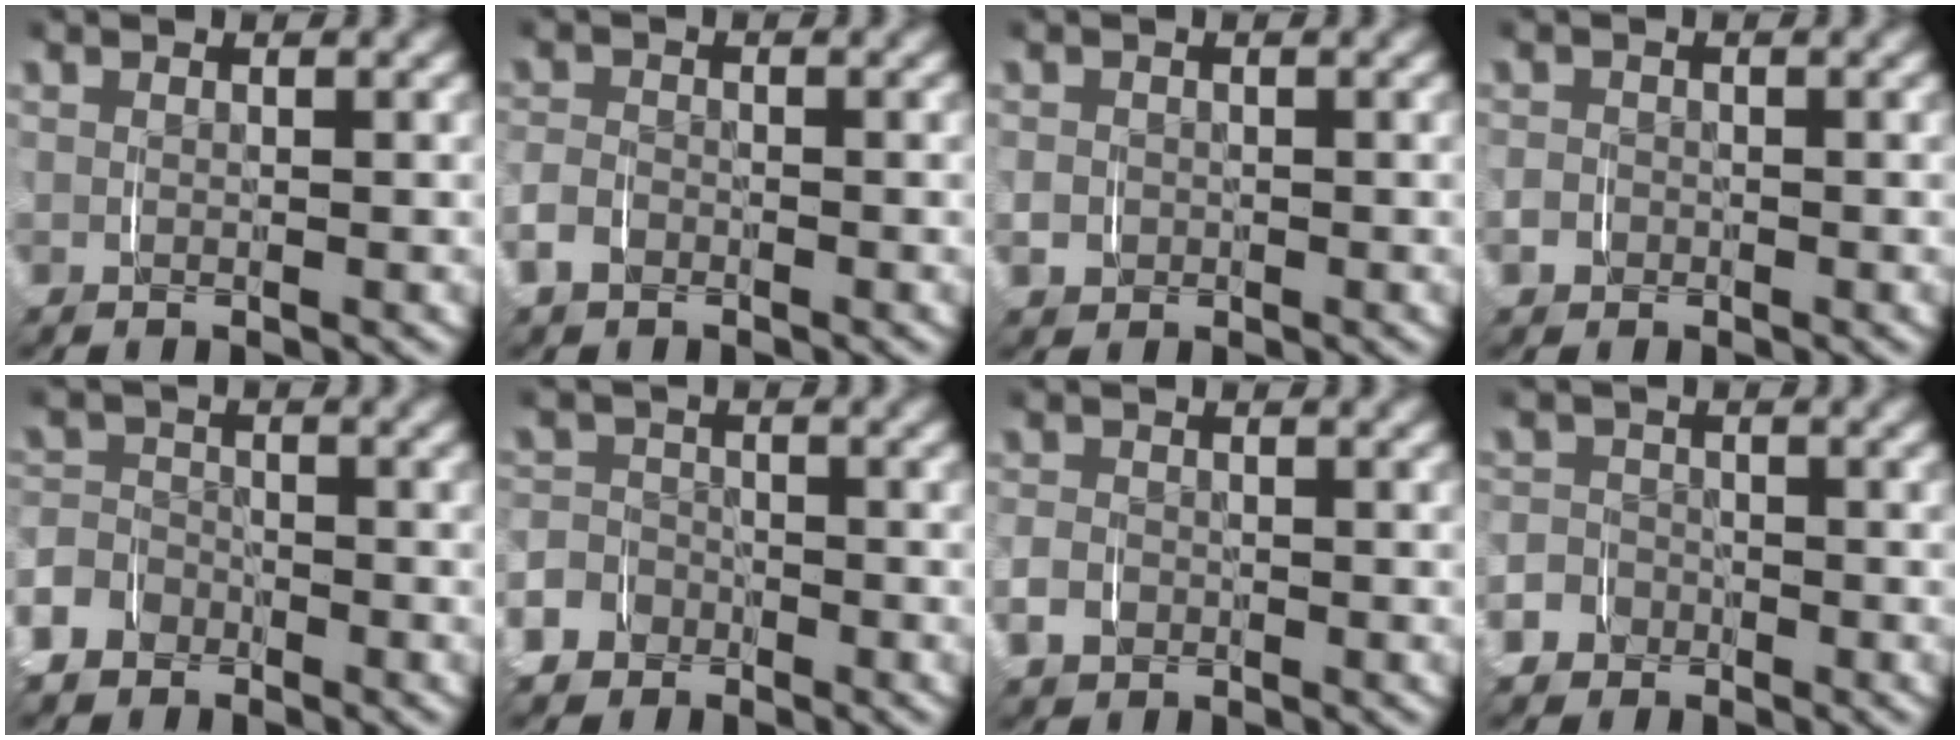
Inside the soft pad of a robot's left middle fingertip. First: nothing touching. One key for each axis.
{"total": 2.3, "fx": -1.1, "fy": 1.7, "fz": 1.0, "tx": -0.030, "ty": -0.002, "tz": -0.023}
{"total": 1.8, "fx": -0.3, "fy": 1.7, "fz": 0.6, "tx": -0.019, "ty": -0.006, "tz": -0.004}
{"total": 1.6, "fx": -0.6, "fy": 1.5, "fz": 0.2, "tx": -0.008, "ty": -0.002, "tz": -0.013}
{"total": 5.6, "fx": -3.0, "fy": 4.5, "fz": 1.2, "tx": -0.029, "ty": -0.010, "tz": -0.059}
{"total": 6.5, "fx": -3.1, "fy": 5.6, "fz": 1.1, "tx": -0.029, "ty": -0.008, "tz": -0.068}
{"total": 2.5, "fx": -0.8, "fy": 2.1, "fz": 1.0, "tx": -0.030, "ty": -0.004, "tz": -0.015}
{"total": 5.7, "fx": -2.6, "fy": 5.0, "fz": 0.8, "tx": -0.026, "ty": -0.007, "tz": -0.058}